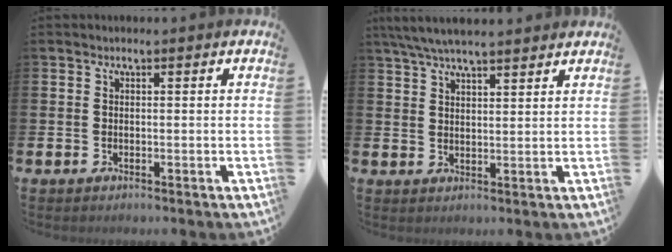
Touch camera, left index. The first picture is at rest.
{"total": 5.8, "force": [5.3, 0.8, 2.1], "torque": [-0.052, -0.012, 0.097]}